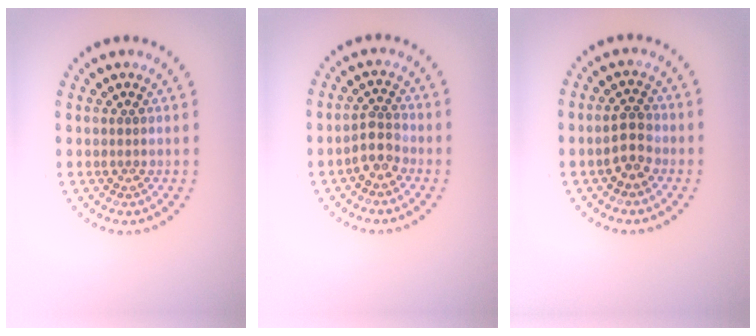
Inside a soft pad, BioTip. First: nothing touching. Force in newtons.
{"total": 2.4, "press": 2.1, "slide": 1.2}
{"total": 2.6, "press": 2.5, "slide": 0.5}